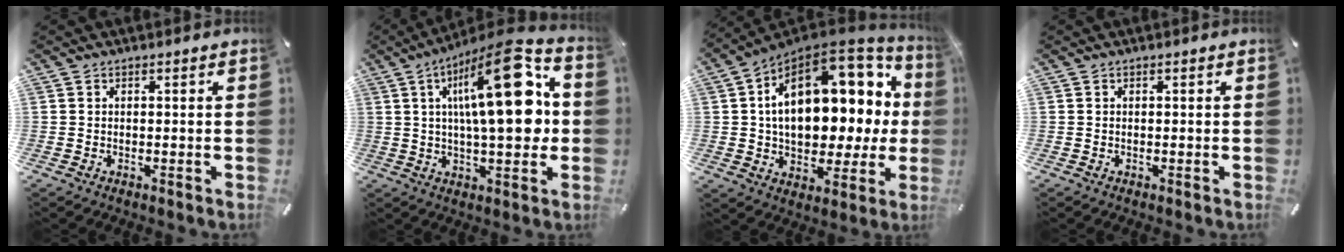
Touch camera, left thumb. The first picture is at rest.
{"total": 23.2, "force": [4.9, 8.3, 21.1], "torque": [-0.330, -0.025, 0.065]}
{"total": 21.7, "force": [5.0, 13.5, 16.3], "torque": [-0.241, -0.038, 0.090]}
{"total": 0.0}